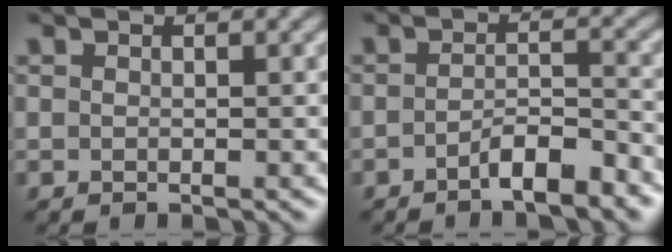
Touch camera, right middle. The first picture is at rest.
{"total": 3.6, "force": [-2.4, 0.8, 2.6], "torque": [-0.043, 0.007, -0.044]}